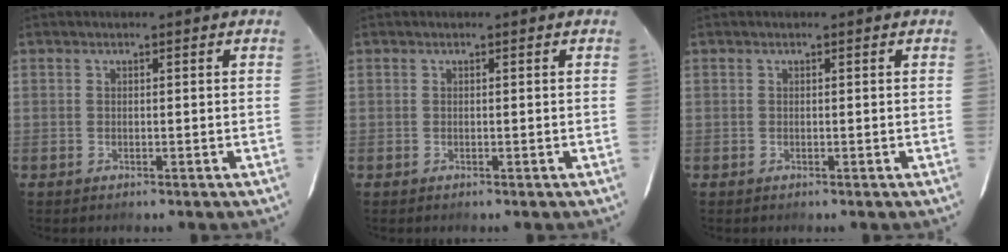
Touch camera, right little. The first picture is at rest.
{"total": 0.0}
{"total": 0.0}